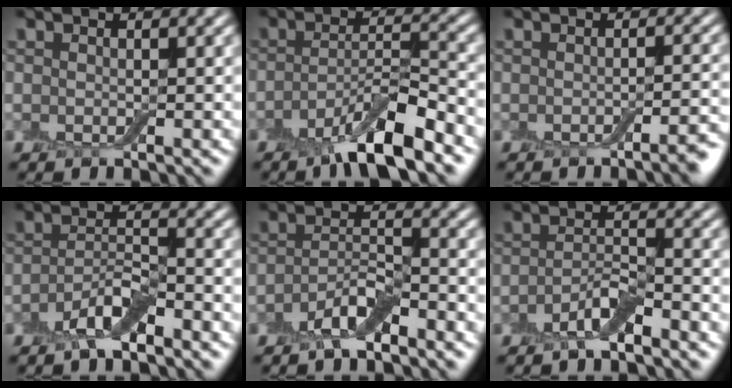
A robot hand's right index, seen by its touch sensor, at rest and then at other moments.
{"total": 6.6, "force": [-4.3, 1.5, 4.8], "torque": [-0.078, 0.000, -0.078]}
{"total": 2.2, "force": [-1.2, 0.4, 1.7], "torque": [-0.017, 0.003, -0.024]}
{"total": 3.7, "force": [-2.5, 1.0, 2.5], "torque": [-0.050, 0.003, -0.053]}
{"total": 3.4, "force": [-2.4, 0.9, 2.2], "torque": [-0.045, 0.004, -0.051]}
{"total": 2.8, "force": [-1.9, 0.7, 1.9], "torque": [-0.038, 0.007, -0.041]}